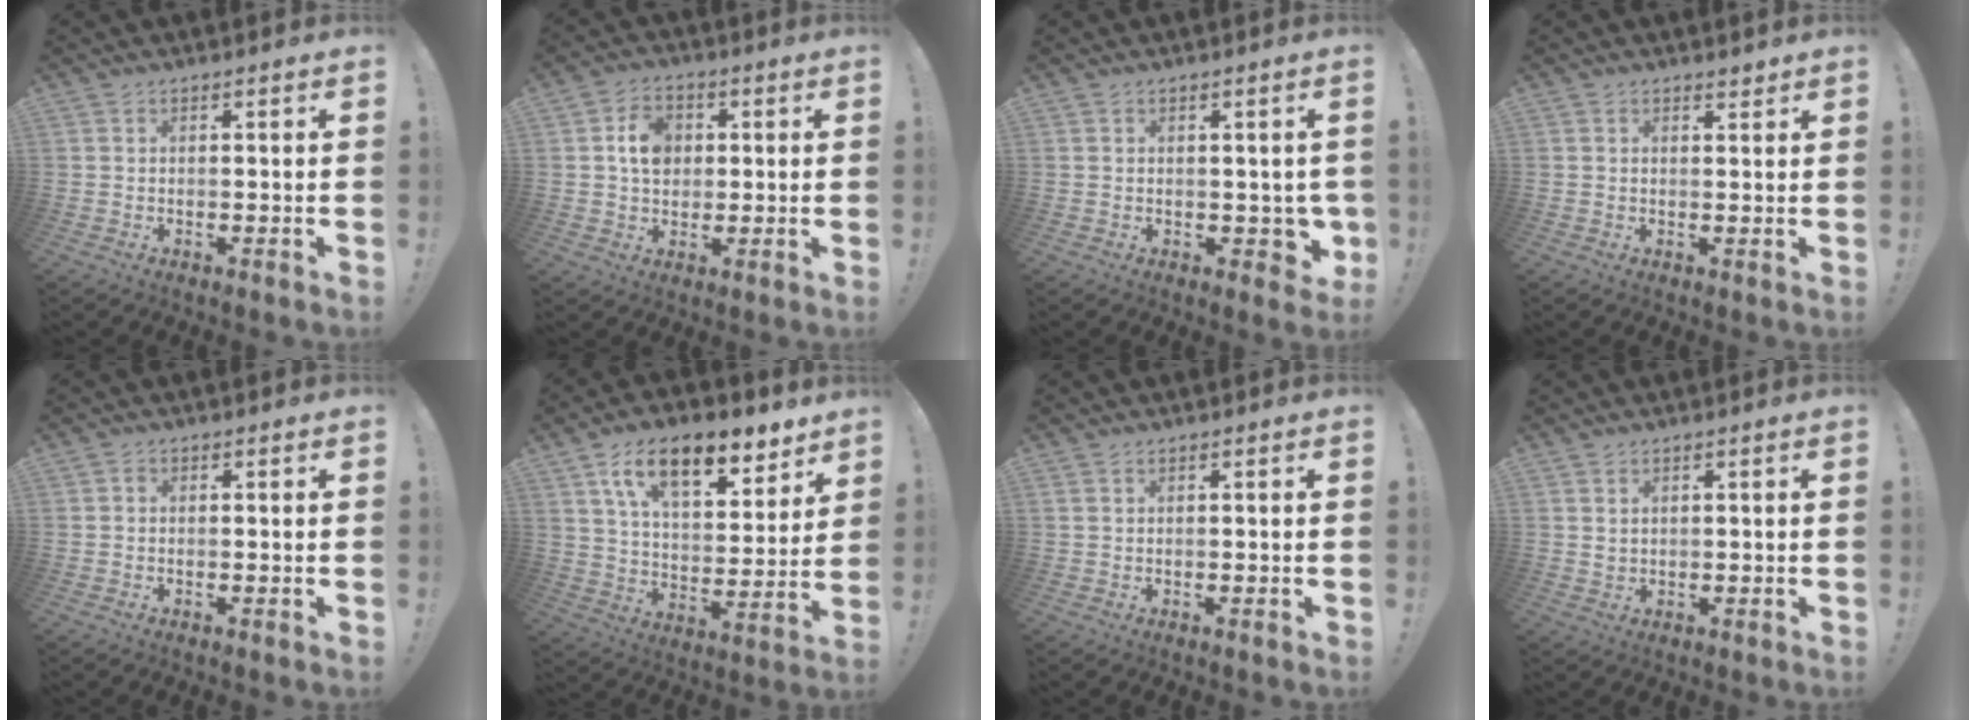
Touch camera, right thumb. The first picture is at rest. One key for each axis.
{"total": 8.7, "fx": 1.5, "fy": 6.9, "fz": 5.0, "tx": -0.065, "ty": 0.008, "tz": 0.029}
{"total": 5.1, "fx": -0.4, "fy": 4.1, "fz": 3.1, "tx": -0.022, "ty": 0.006, "tz": 0.003}
{"total": 2.3, "fx": 1.8, "fy": 1.3, "fz": 0.7, "tx": 0.014, "ty": -0.014, "tz": 0.029}
{"total": 0.7, "fx": -0.2, "fy": 0.6, "fz": 0.3, "tx": -0.013, "ty": 0.006, "tz": -0.002}
{"total": 17.2, "fx": 10.8, "fy": 7.9, "fz": 10.8, "tx": -0.171, "ty": -0.057, "tz": 0.187}
{"total": 0.7, "fx": 0.5, "fy": 0.3, "fz": 0.3, "tx": -0.007, "ty": 0.001, "tz": 0.009}
{"total": 1.7, "fx": 0.9, "fy": 1.1, "fz": 0.9, "tx": -0.011, "ty": -0.002, "tz": 0.015}